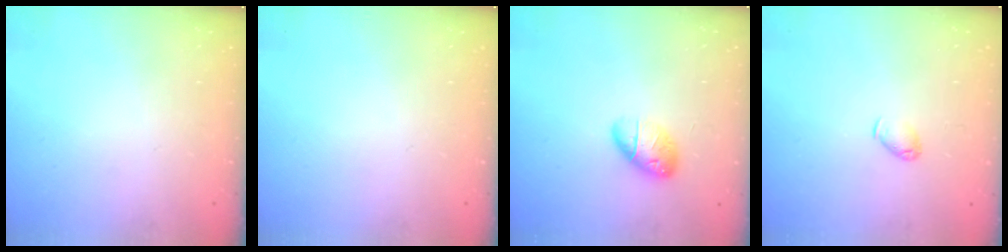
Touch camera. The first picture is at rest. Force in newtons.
{"total": 0.0}
{"total": 10.2, "press": 9.8, "slide": 2.5}
{"total": 3.8, "press": 3.7, "slide": 0.7}